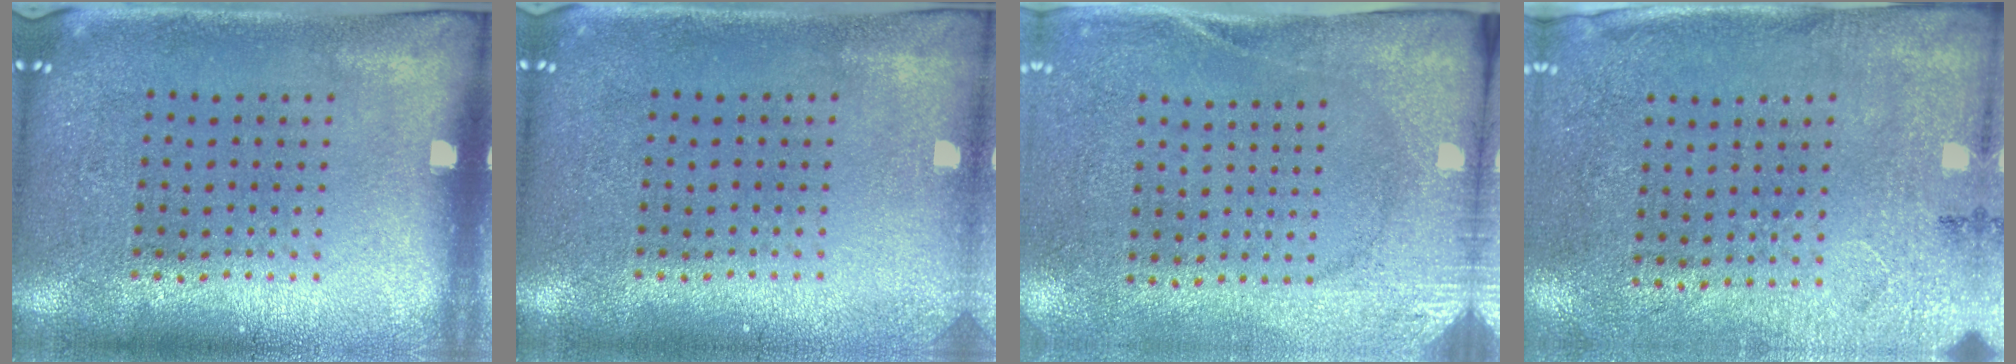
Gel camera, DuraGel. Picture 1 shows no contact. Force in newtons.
{"total": 1.0, "press": 1.0, "slide": 0.1}
{"total": 2.6, "press": 2.0, "slide": 1.6}
{"total": 2.7, "press": 2.2, "slide": 1.6}